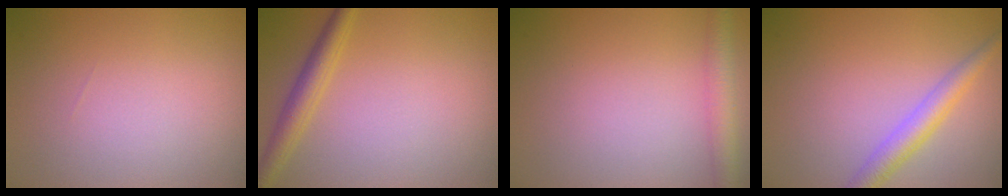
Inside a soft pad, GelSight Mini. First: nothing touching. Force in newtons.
{"total": 2.6, "press": 2.6, "slide": 0.1}
{"total": 3.0, "press": 3.0, "slide": 0.1}
{"total": 2.9, "press": 2.9, "slide": 0.1}